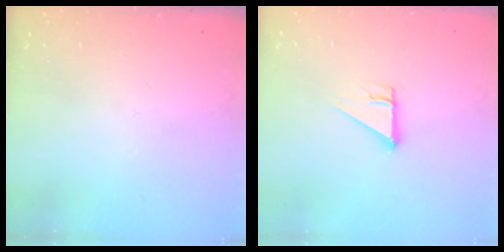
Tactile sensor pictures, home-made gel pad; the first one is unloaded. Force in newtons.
{"total": 3.7, "press": 3.7, "slide": 0.2}